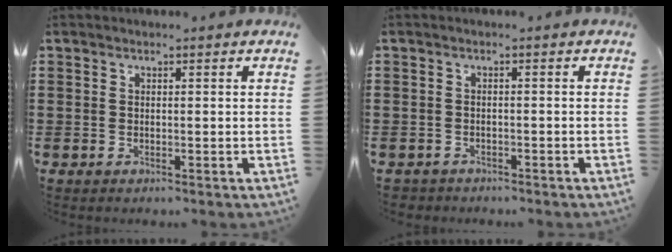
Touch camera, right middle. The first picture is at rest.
{"total": 1.1, "force": [-1.1, 0.3, -0.2], "torque": [-0.001, 0.002, -0.025]}